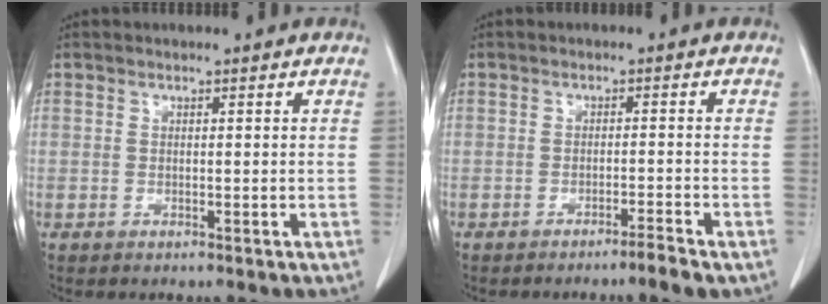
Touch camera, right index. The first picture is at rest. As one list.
[{"total": 2.5, "force": [-2.0, -0.4, 1.4], "torque": [-0.023, -0.002, -0.033]}]